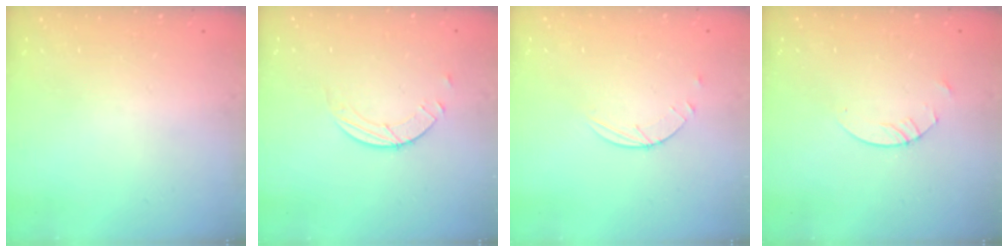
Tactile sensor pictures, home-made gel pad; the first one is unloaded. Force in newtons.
{"total": 2.5, "press": 2.4, "slide": 0.2}
{"total": 2.5, "press": 2.4, "slide": 0.3}
{"total": 2.4, "press": 2.4, "slide": 0.1}